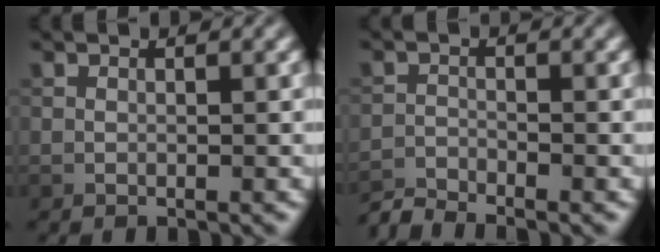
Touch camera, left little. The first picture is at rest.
{"total": 2.6, "force": [-2.5, 0.2, 0.4], "torque": [-0.011, -0.005, -0.059]}